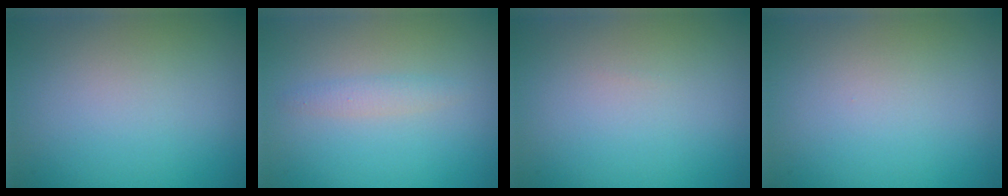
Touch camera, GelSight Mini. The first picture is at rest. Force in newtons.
{"total": 1.2, "press": 1.2, "slide": 0.0}
{"total": 0.0}
{"total": 0.0}